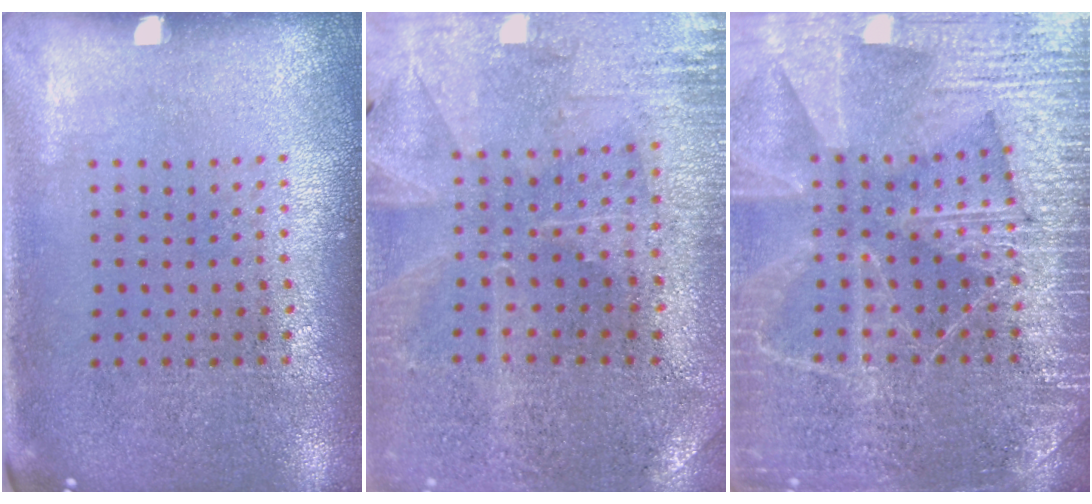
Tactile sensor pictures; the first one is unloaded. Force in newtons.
{"total": 0.7, "press": 0.6, "slide": 0.3}
{"total": 6.6, "press": 6.5, "slide": 0.9}